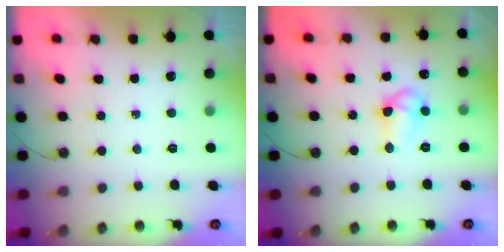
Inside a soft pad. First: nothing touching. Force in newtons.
{"total": 8.5, "press": 8.5, "slide": 0.6}